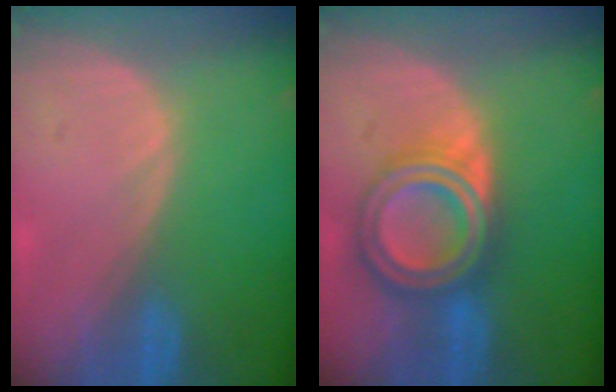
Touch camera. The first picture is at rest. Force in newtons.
{"total": 8.0, "press": 8.0, "slide": 0.5}